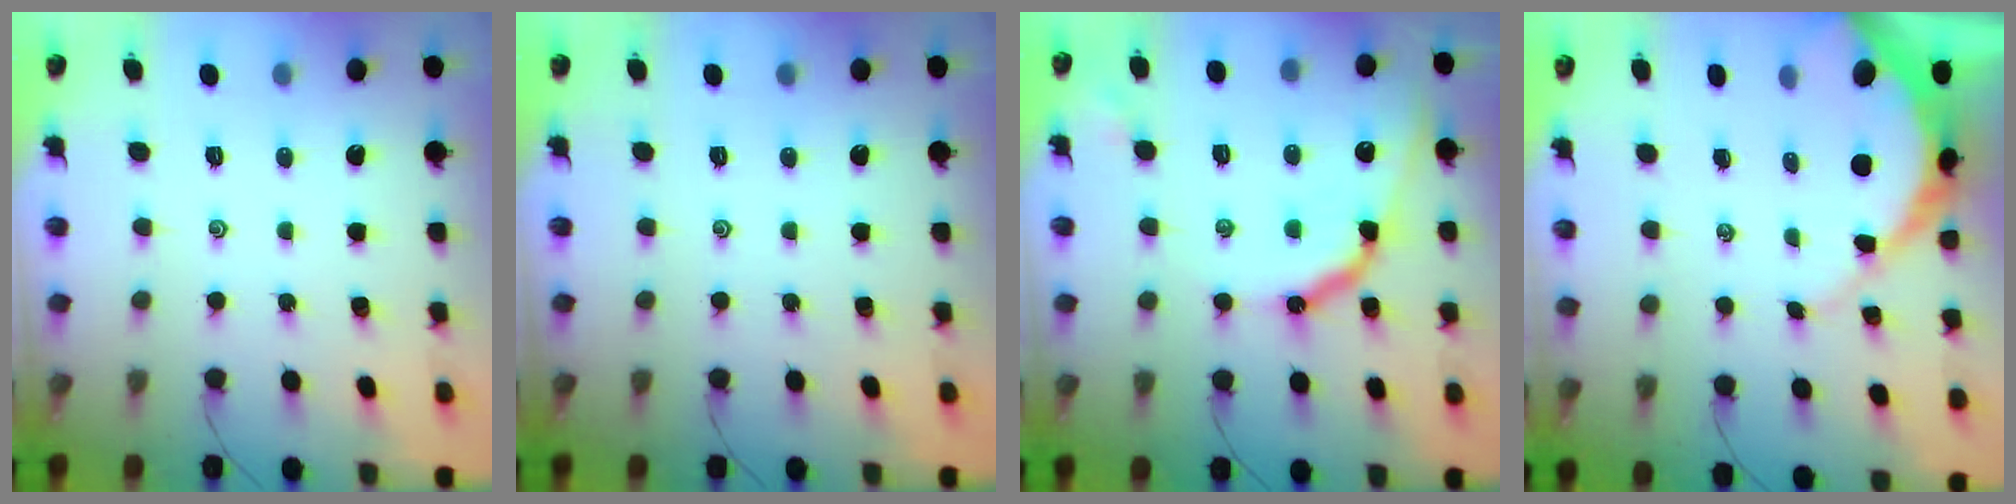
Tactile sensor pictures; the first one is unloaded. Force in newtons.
{"total": 0.0}
{"total": 12.4, "press": 12.4, "slide": 0.9}
{"total": 9.5, "press": 9.5, "slide": 1.2}